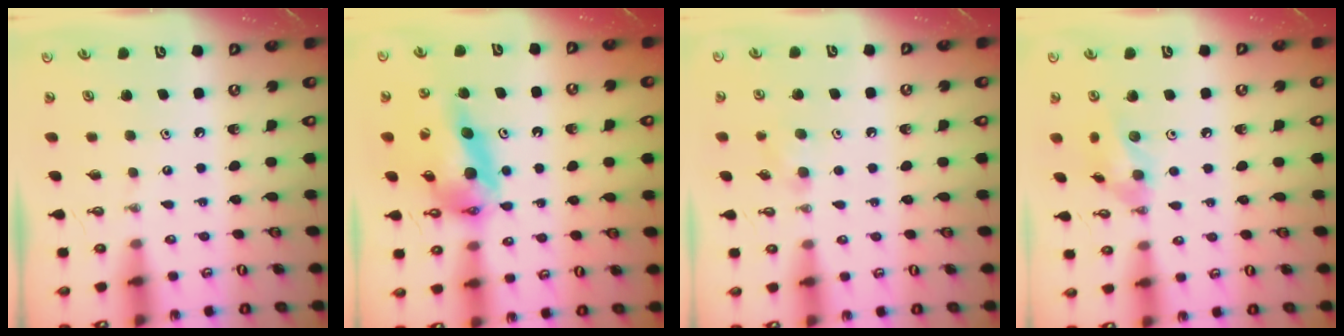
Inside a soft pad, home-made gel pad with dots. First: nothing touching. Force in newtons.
{"total": 15.9, "press": 15.7, "slide": 2.0}
{"total": 6.7, "press": 6.0, "slide": 2.8}
{"total": 10.2, "press": 10.1, "slide": 1.8}